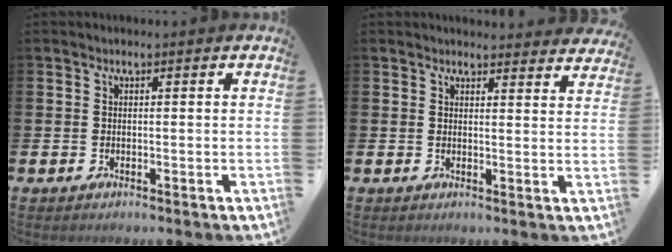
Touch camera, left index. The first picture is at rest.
{"total": 2.9, "force": [2.8, 0.4, -0.1], "torque": [0.007, -0.019, 0.050]}